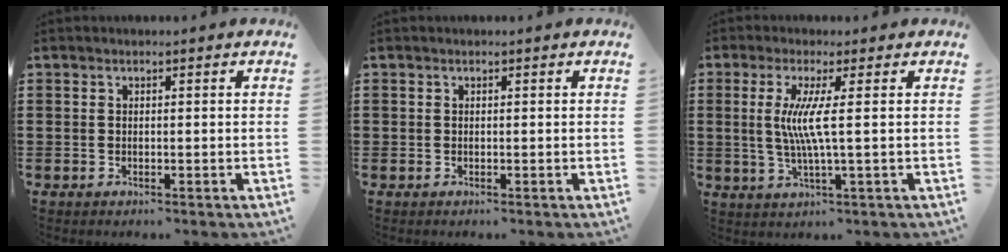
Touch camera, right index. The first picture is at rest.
{"total": 0.0}
{"total": 6.3, "force": [0.6, -0.3, 6.3], "torque": [-0.133, -0.015, 0.002]}